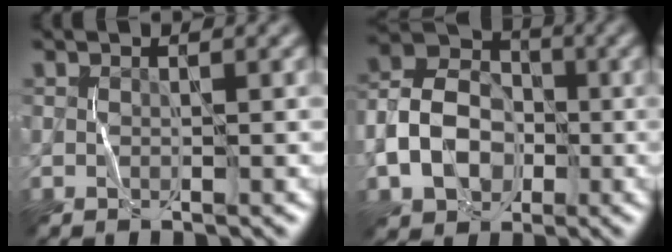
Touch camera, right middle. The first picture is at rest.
{"total": 7.0, "force": [-2.0, 5.3, 4.1], "torque": [-0.081, -0.003, -0.046]}